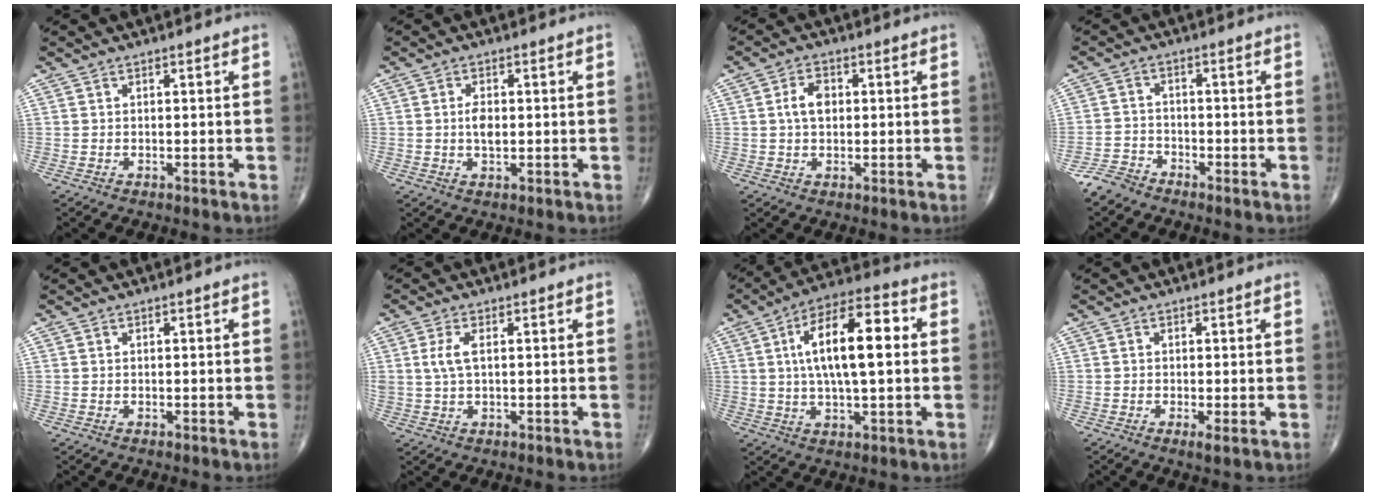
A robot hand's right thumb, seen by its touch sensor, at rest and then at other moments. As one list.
[{"total": 3.1, "force": [0.1, 1.6, 2.6], "torque": [-0.047, -0.002, 0.001]}, {"total": 4.6, "force": [0.6, 3.0, 3.5], "torque": [-0.063, 0.007, 0.008]}, {"total": 3.8, "force": [-3.4, 1.6, 0.4], "torque": [-0.007, 0.006, -0.074]}, {"total": 0.0}, {"total": 3.6, "force": [0.8, 1.5, 3.2], "torque": [-0.078, 0.004, 0.019]}, {"total": 15.6, "force": [2.2, 5.8, 14.3], "torque": [-0.235, 0.023, 0.031]}, {"total": 1.6, "force": [-0.4, 0.2, 1.5], "torque": [-0.033, -0.008, -0.011]}]